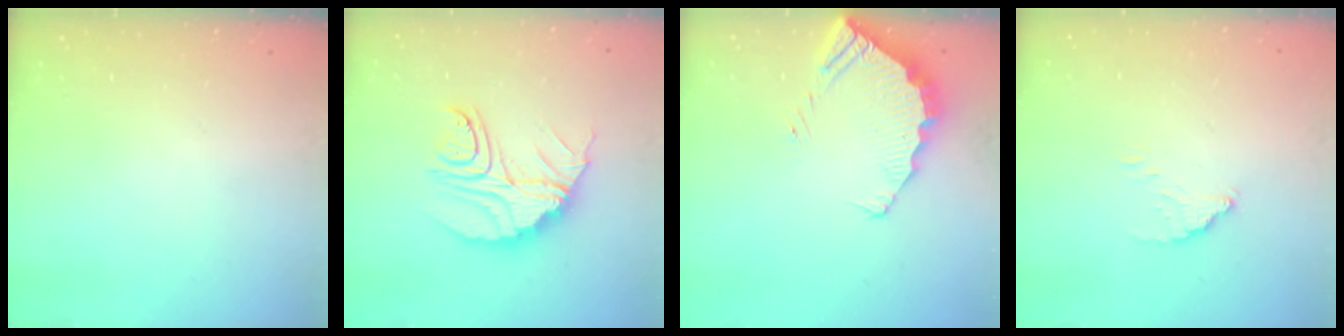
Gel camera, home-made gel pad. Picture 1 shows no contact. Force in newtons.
{"total": 17.2, "press": 17.1, "slide": 1.5}
{"total": 4.8, "press": 4.8, "slide": 0.3}
{"total": 4.0, "press": 4.0, "slide": 0.0}